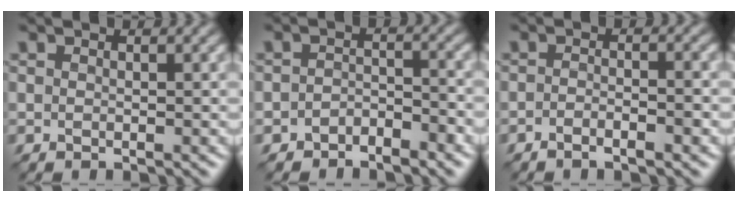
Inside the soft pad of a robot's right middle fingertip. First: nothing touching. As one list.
[{"total": 2.1, "force": [-1.8, 0.7, 0.7], "torque": [-0.011, 0.010, -0.036]}, {"total": 2.2, "force": [-1.3, 0.3, 1.7], "torque": [-0.022, 0.003, -0.026]}]